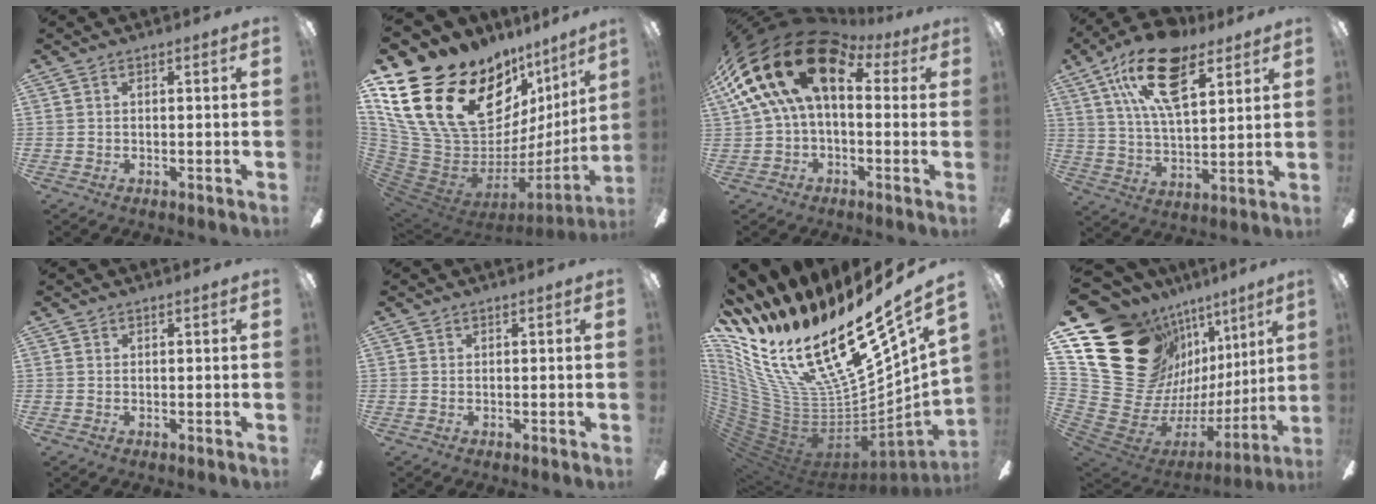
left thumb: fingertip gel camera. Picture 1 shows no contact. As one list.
[{"total": 26.0, "force": [13.9, 13.1, 17.7], "torque": [-0.346, -0.108, 0.285]}, {"total": 22.6, "force": [7.3, 12.3, 17.5], "torque": [-0.329, -0.022, 0.129]}, {"total": 19.5, "force": [10.7, 8.9, 13.6], "torque": [-0.248, -0.028, 0.185]}, {"total": 0.0}, {"total": 0.0}, {"total": 31.9, "force": [16.5, 12.9, 24.2], "torque": [-0.404, -0.150, 0.338]}, {"total": 25.9, "force": [11.7, 19.0, 13.1], "torque": [-0.222, -0.096, 0.281]}]